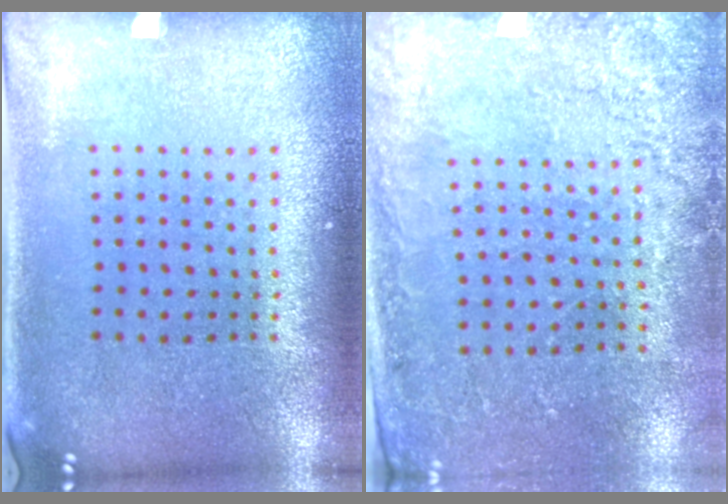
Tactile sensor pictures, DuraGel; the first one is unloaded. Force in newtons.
{"total": 2.6, "press": 2.4, "slide": 1.1}